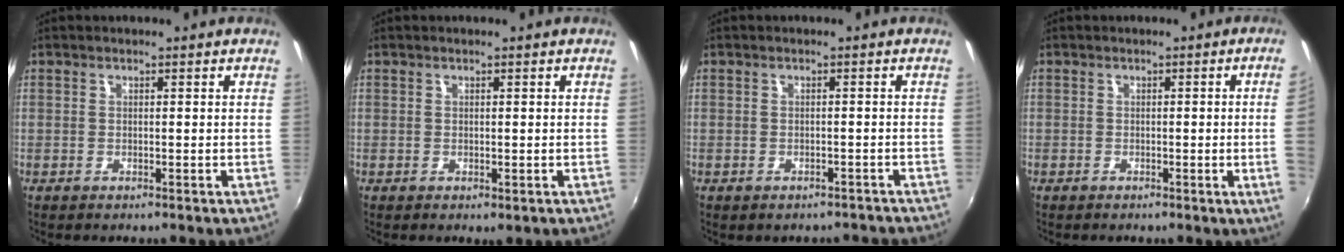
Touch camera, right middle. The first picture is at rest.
{"total": 0.6, "force": [0.1, 0.3, 0.5], "torque": [-0.009, -0.002, 0.001]}
{"total": 5.2, "force": [-4.5, 2.3, 1.3], "torque": [-0.020, -0.002, -0.043]}
{"total": 4.4, "force": [0.2, -2.1, 3.9], "torque": [-0.061, -0.009, 0.006]}